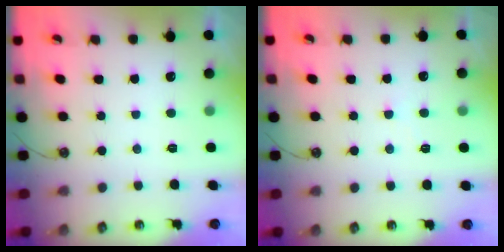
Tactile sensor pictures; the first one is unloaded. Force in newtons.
{"total": 0.5, "press": 0.5, "slide": 0.2}